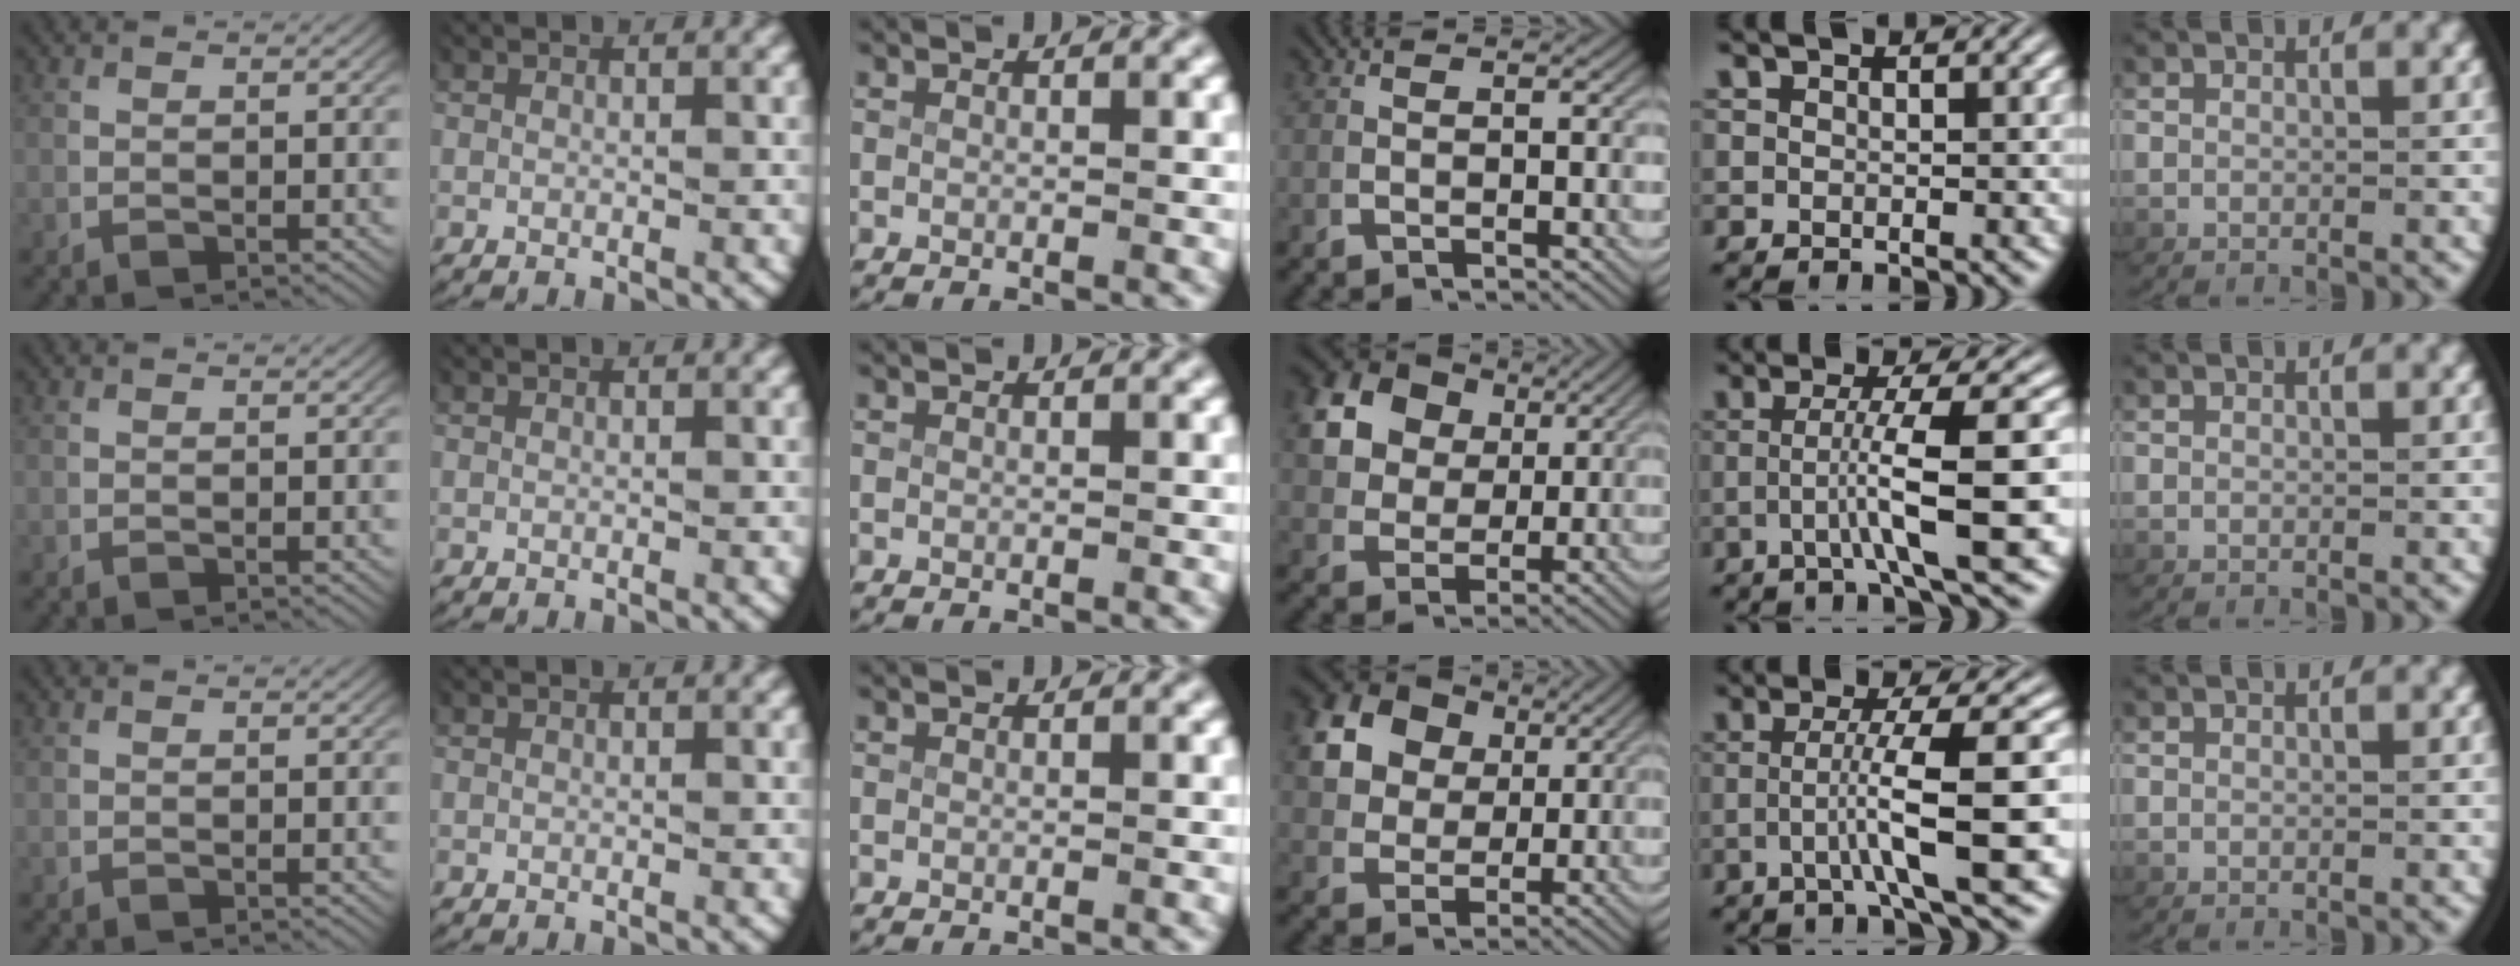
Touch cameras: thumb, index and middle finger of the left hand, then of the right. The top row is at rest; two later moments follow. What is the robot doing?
{"motion": "grasp_and_lifting", "object": "card"}